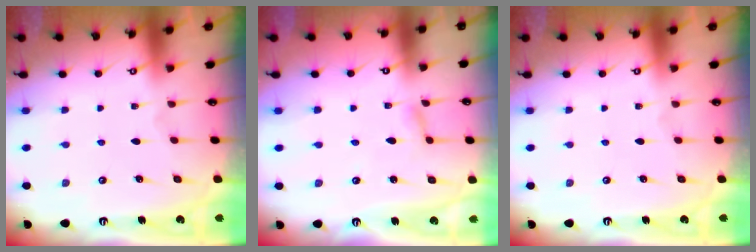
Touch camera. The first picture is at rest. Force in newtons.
{"total": 1.8, "press": 1.7, "slide": 0.1}
{"total": 0.0}